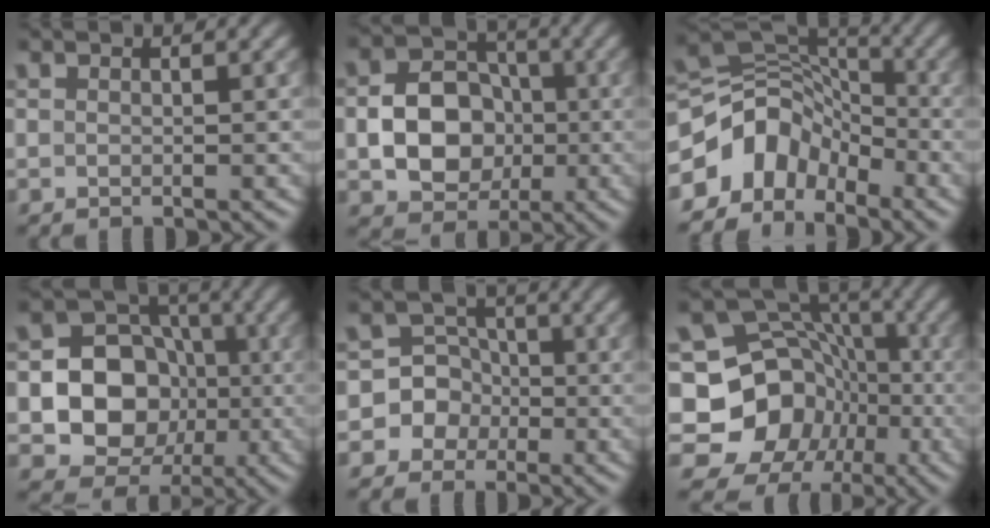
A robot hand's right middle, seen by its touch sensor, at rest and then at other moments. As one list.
[{"total": 7.0, "force": [-1.2, 5.6, 4.1], "torque": [-0.067, -0.002, -0.025]}, {"total": 6.9, "force": [-3.7, 4.9, 3.0], "torque": [-0.047, 0.012, -0.084]}, {"total": 10.3, "force": [-1.4, 9.1, 4.8], "torque": [-0.060, -0.005, -0.049]}, {"total": 7.1, "force": [-2.3, 6.7, 0.7], "torque": [0.002, 0.017, -0.069]}, {"total": 12.6, "force": [-4.0, 11.0, 4.9], "torque": [-0.096, 0.012, -0.098]}]